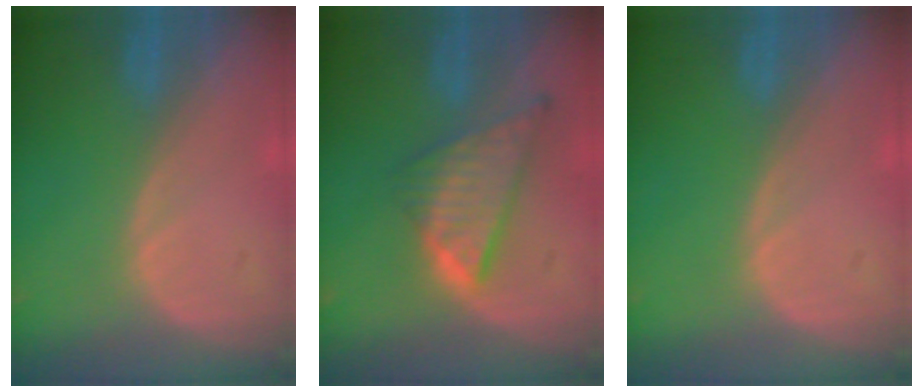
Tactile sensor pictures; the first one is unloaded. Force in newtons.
{"total": 8.6, "press": 7.3, "slide": 4.5}
{"total": 0.0}